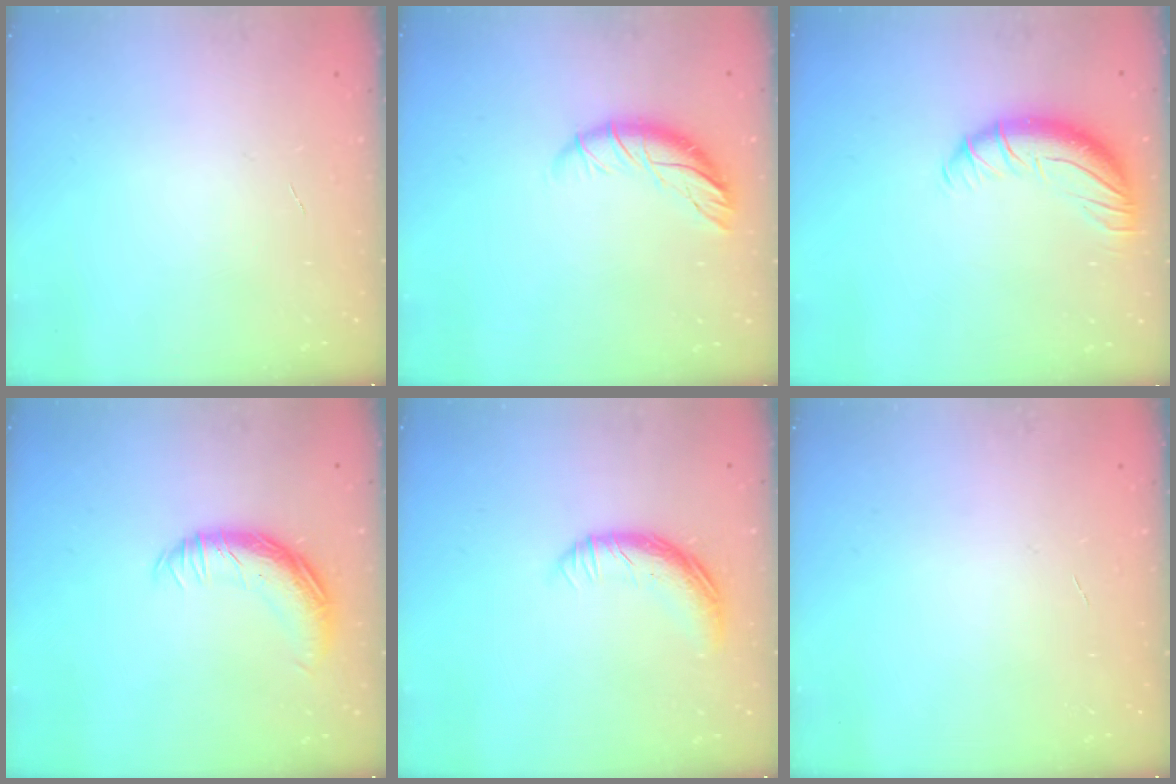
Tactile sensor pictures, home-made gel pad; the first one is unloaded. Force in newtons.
{"total": 8.9, "press": 8.9, "slide": 0.3}
{"total": 10.8, "press": 10.5, "slide": 2.2}
{"total": 13.8, "press": 13.7, "slide": 0.9}
{"total": 10.6, "press": 10.6, "slide": 0.4}
{"total": 0.0}